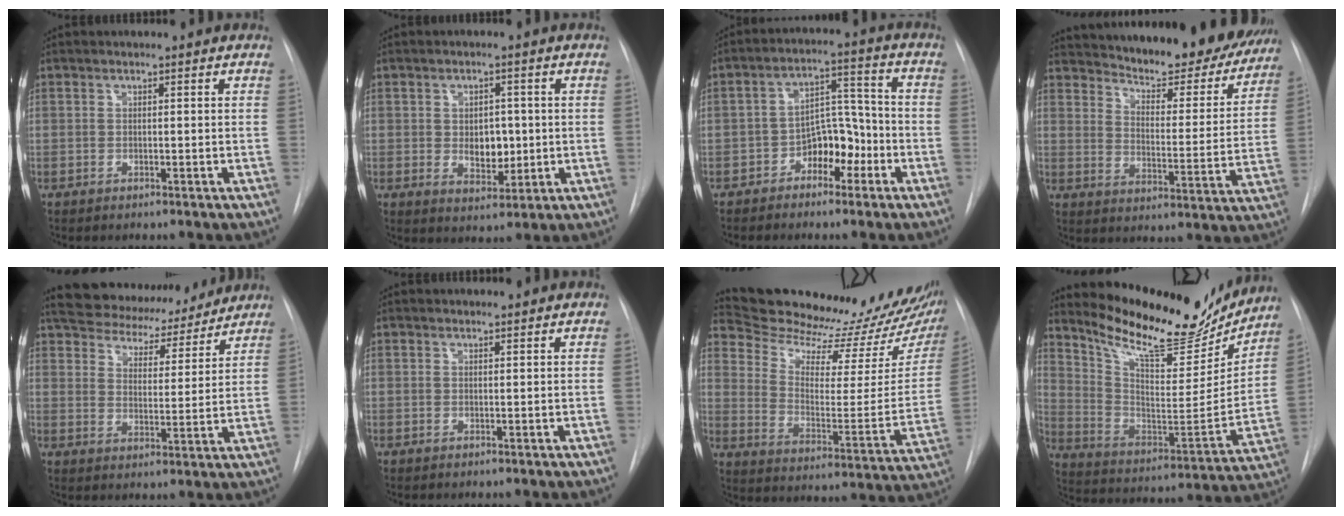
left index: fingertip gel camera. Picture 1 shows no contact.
{"total": 4.9, "force": [-0.6, 3.2, 3.7], "torque": [-0.046, -0.005, -0.001]}
{"total": 7.3, "force": [-4.2, 3.9, 4.4], "torque": [-0.066, 0.025, -0.071]}
{"total": 22.2, "force": [20.2, 5.3, 7.4], "torque": [-0.108, -0.051, 0.257]}
{"total": 16.5, "force": [14.3, 5.9, 5.8], "torque": [-0.103, 0.014, 0.205]}
{"total": 0.0}
{"total": 22.9, "force": [21.4, 3.2, 7.6], "torque": [-0.112, -0.103, 0.288]}
{"total": 20.8, "force": [18.5, 5.0, 8.1], "torque": [-0.137, -0.042, 0.282]}